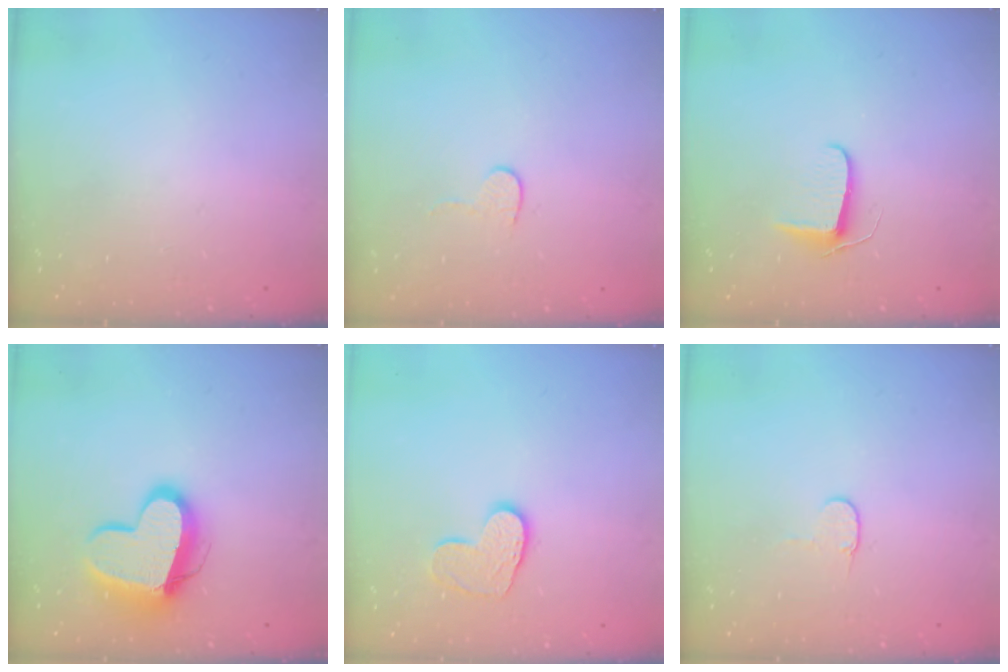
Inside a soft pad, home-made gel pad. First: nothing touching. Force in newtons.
{"total": 4.0, "press": 4.0, "slide": 0.3}
{"total": 6.3, "press": 6.2, "slide": 0.5}
{"total": 14.7, "press": 14.6, "slide": 1.3}
{"total": 9.5, "press": 9.5, "slide": 0.7}
{"total": 3.8, "press": 3.8, "slide": 0.4}